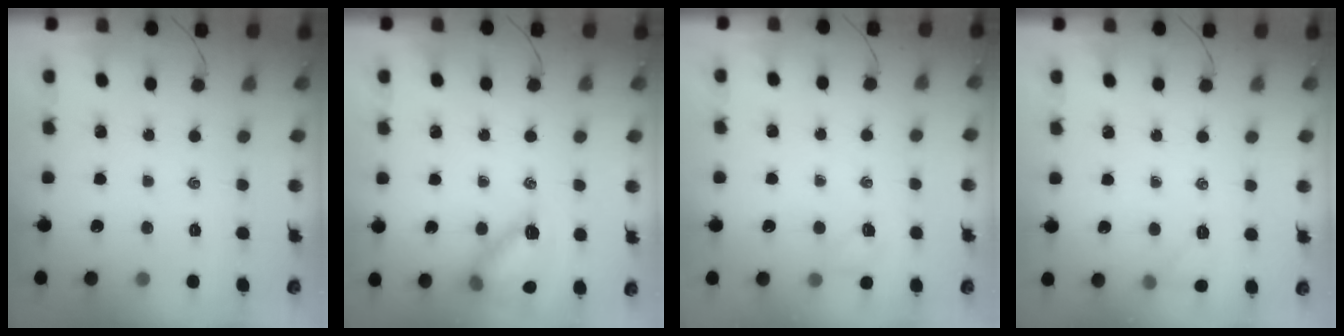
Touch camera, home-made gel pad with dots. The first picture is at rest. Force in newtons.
{"total": 14.4, "press": 14.3, "slide": 1.4}
{"total": 3.7, "press": 3.5, "slide": 1.3}
{"total": 5.9, "press": 5.7, "slide": 1.5}